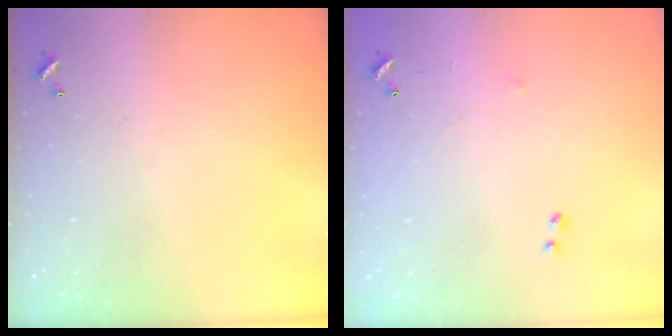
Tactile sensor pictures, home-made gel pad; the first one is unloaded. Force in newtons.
{"total": 6.5, "press": 6.5, "slide": 0.8}